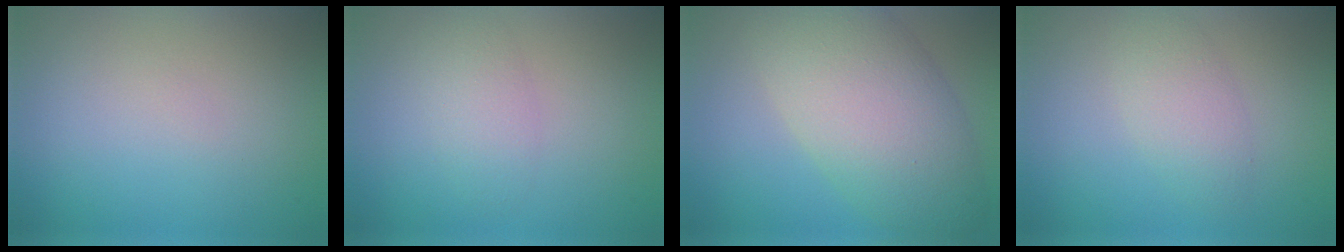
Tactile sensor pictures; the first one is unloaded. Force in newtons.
{"total": 2.4, "press": 2.4, "slide": 0.1}
{"total": 9.6, "press": 9.6, "slide": 0.7}
{"total": 2.7, "press": 2.7, "slide": 0.0}